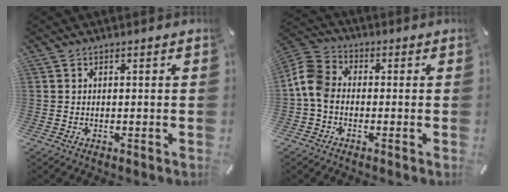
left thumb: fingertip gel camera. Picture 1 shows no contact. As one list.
[{"total": 8.6, "force": [-1.4, 6.4, 5.5], "torque": [-0.122, 0.017, -0.022]}]